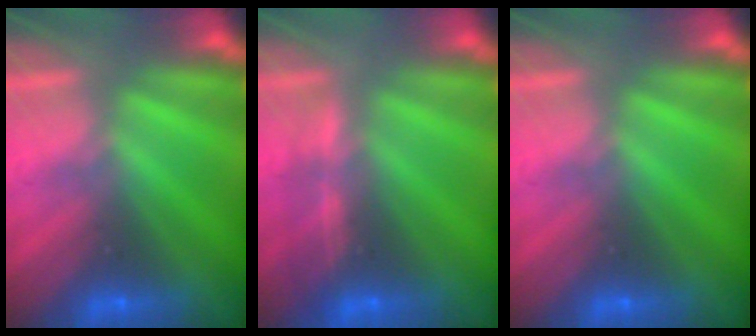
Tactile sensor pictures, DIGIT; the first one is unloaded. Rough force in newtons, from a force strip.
{"total": 1.4}
{"total": 0.0}